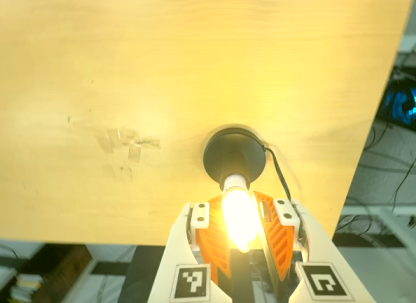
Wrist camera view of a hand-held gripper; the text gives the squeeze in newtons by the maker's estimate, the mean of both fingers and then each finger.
{"total": 13.8, "left": 13.9, "right": 13.7}